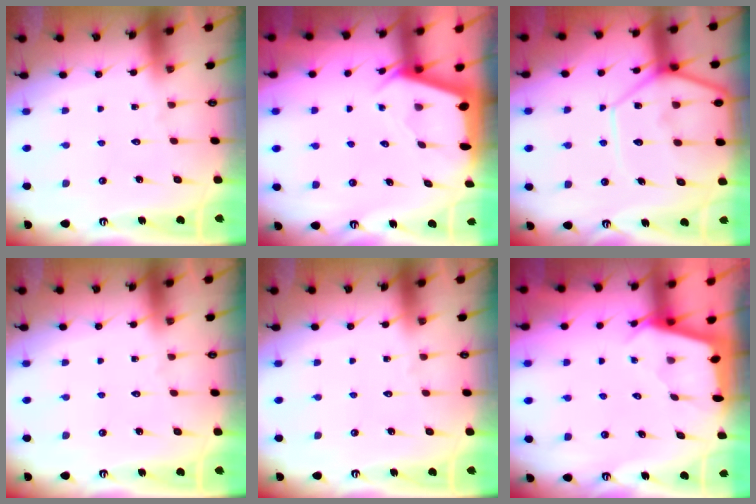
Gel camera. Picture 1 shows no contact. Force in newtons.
{"total": 2.5, "press": 2.4, "slide": 0.3}
{"total": 14.1, "press": 14.0, "slide": 1.2}
{"total": 0.0}
{"total": 0.0}
{"total": 2.6, "press": 2.6, "slide": 0.3}